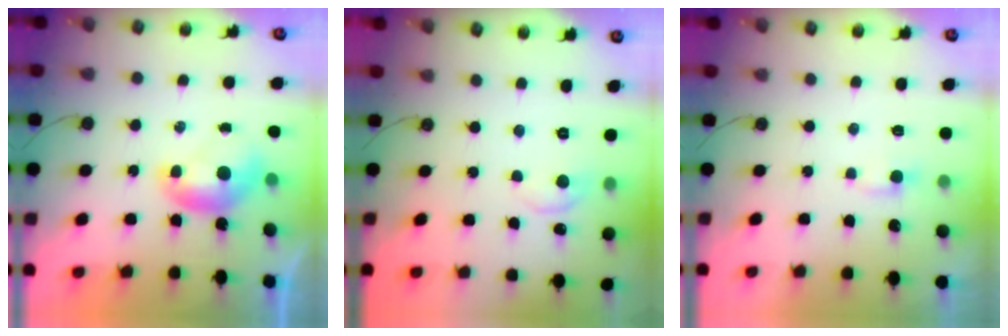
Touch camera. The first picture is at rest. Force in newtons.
{"total": 1.1, "press": 1.0, "slide": 0.6}
{"total": 2.3, "press": 2.3, "slide": 0.3}